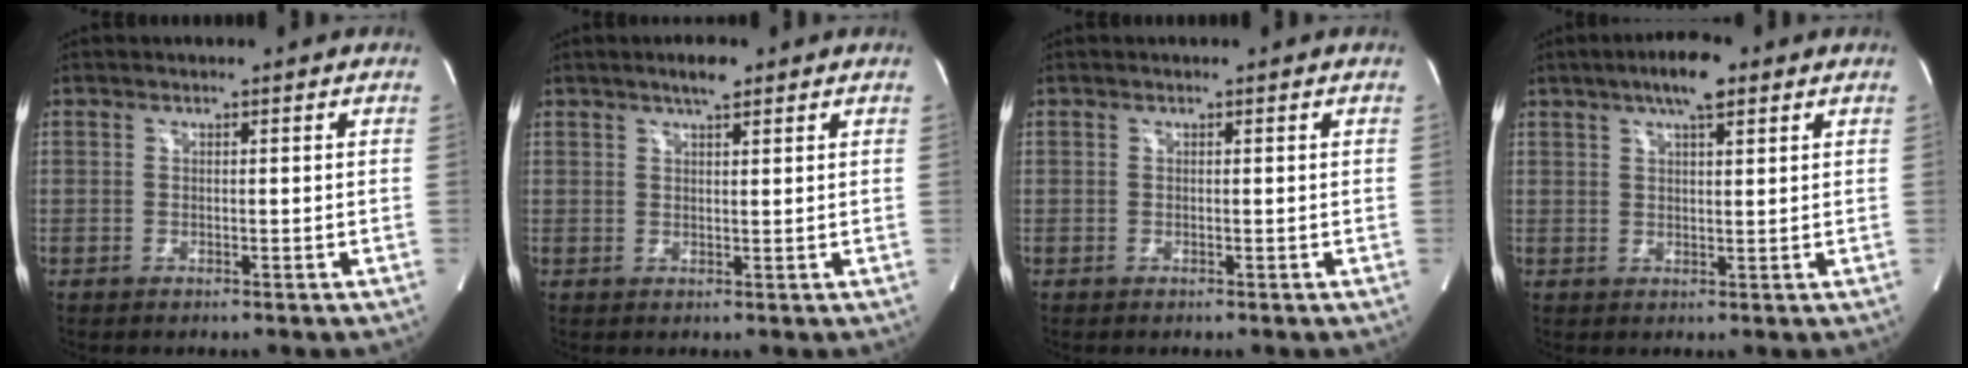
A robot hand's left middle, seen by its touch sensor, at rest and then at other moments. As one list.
[{"total": 3.1, "force": [2.3, 0.5, 2.0], "torque": [-0.042, 0.004, 0.038]}, {"total": 0.0}, {"total": 6.2, "force": [3.9, 1.2, 4.7], "torque": [-0.089, 0.011, 0.063]}]